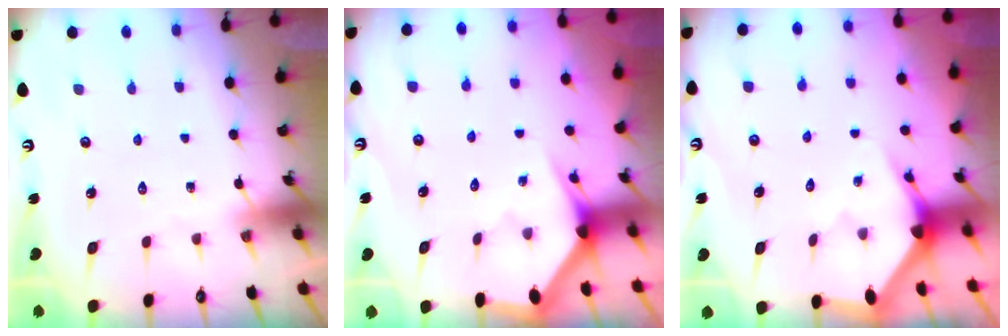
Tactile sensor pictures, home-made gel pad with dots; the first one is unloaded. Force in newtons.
{"total": 3.0, "press": 3.0, "slide": 0.2}
{"total": 3.3, "press": 3.3, "slide": 0.1}